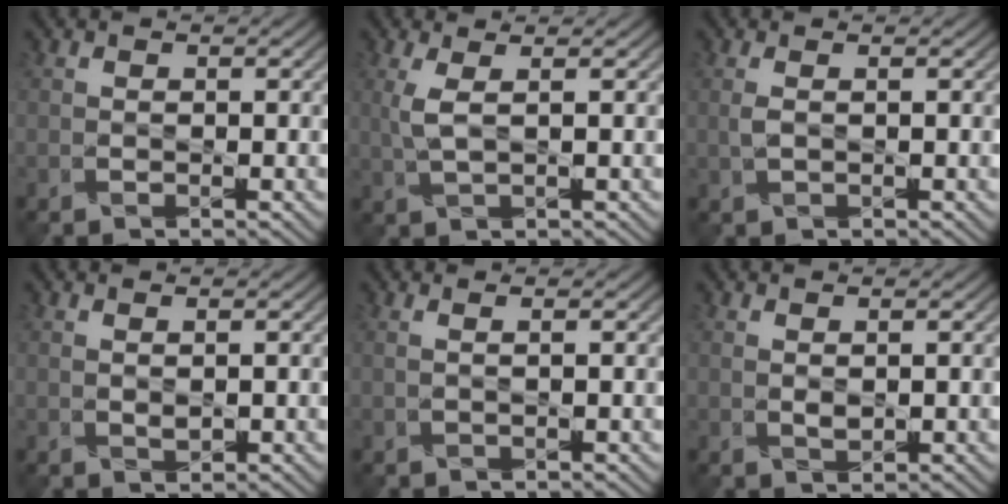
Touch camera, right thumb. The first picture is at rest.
{"total": 2.7, "force": [1.0, 0.5, 2.5], "torque": [-0.067, 0.008, 0.022]}
{"total": 1.0, "force": [0.3, 0.1, 0.9], "torque": [-0.029, 0.006, 0.007]}
{"total": 0.9, "force": [0.6, 0.1, 0.7], "torque": [-0.021, 0.002, 0.016]}
{"total": 1.2, "force": [0.8, 0.0, 0.9], "torque": [-0.012, 0.001, 0.000]}
{"total": 1.1, "force": [0.7, 0.1, 0.8], "torque": [-0.024, 0.002, 0.019]}